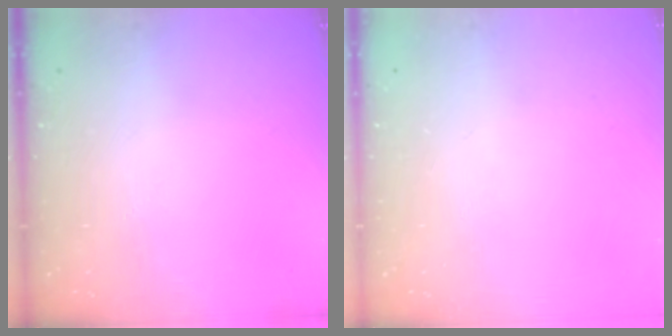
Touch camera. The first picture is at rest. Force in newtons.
{"total": 0.0}